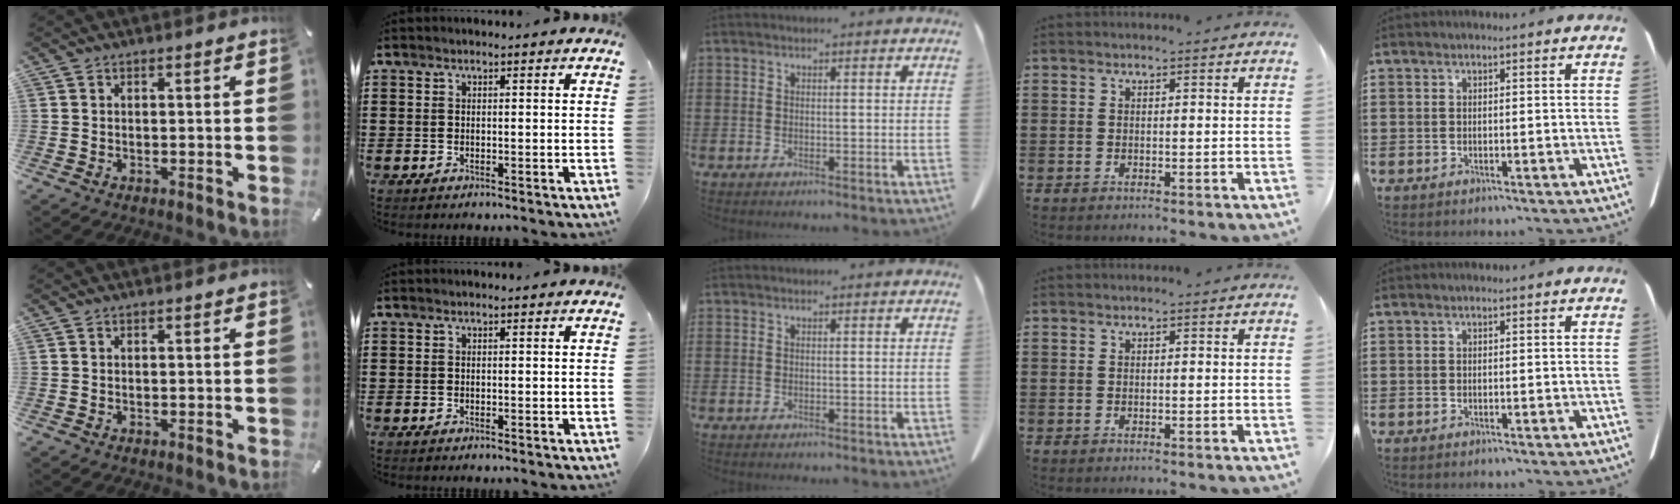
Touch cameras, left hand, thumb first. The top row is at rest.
{}